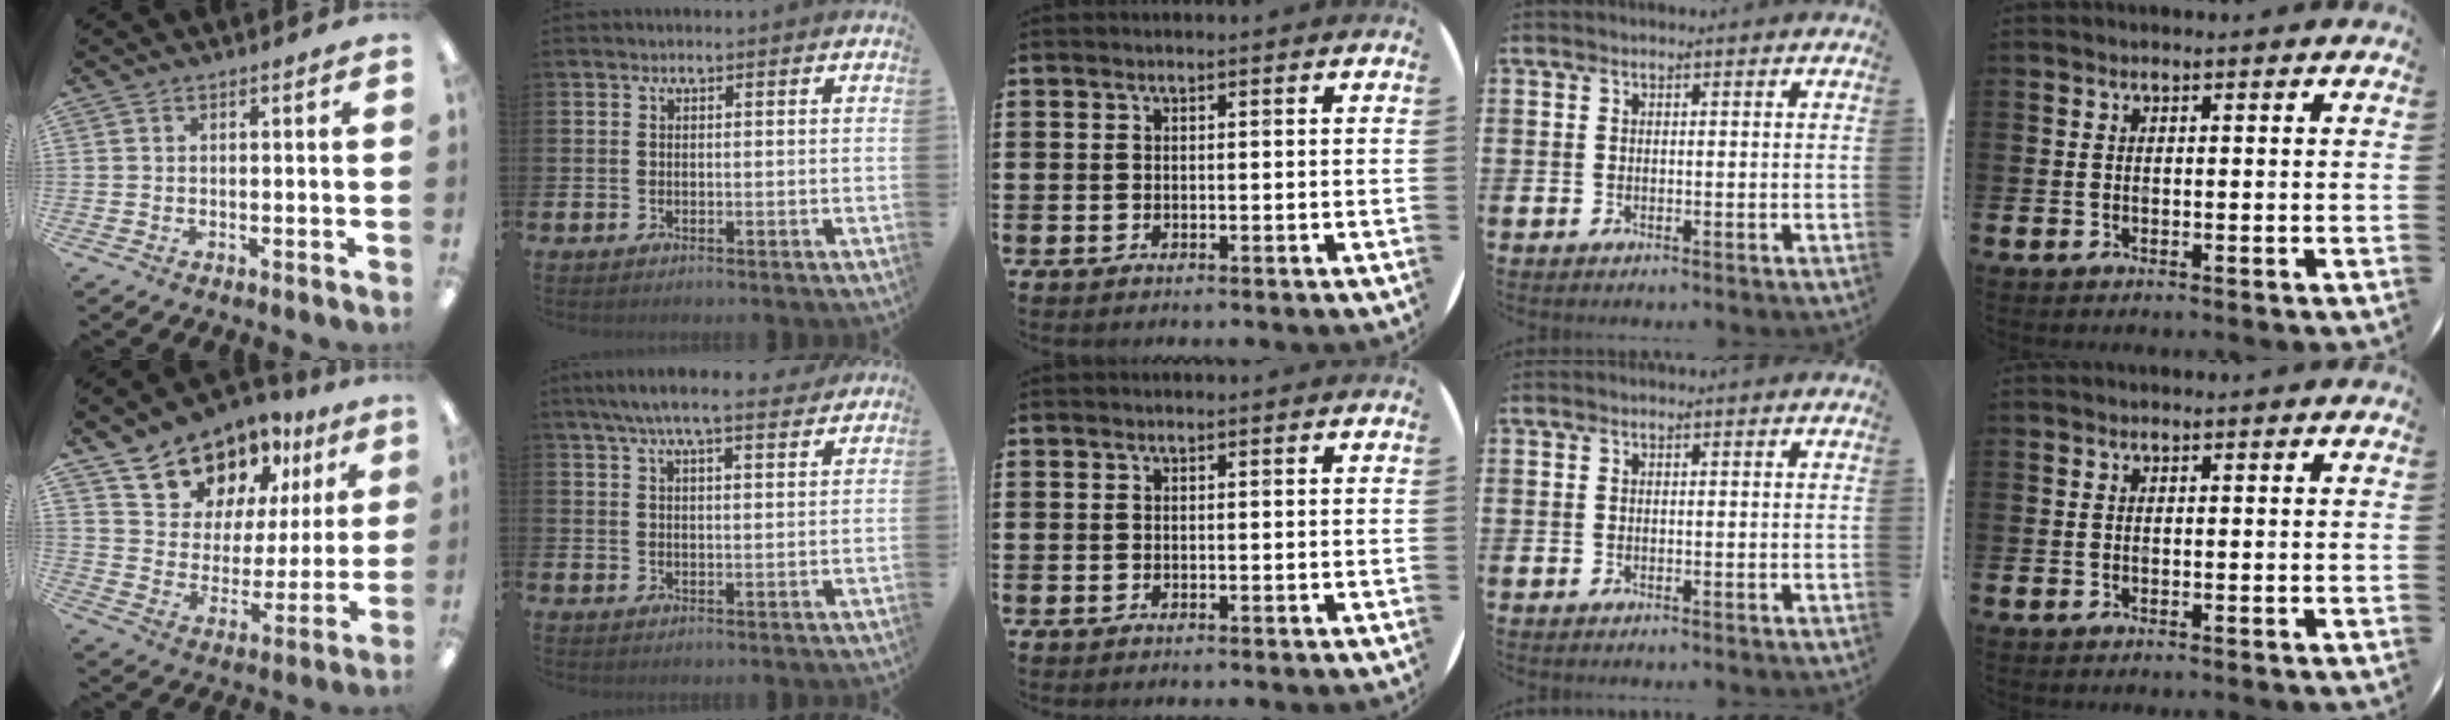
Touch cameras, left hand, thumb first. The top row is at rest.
{"thumb": {"total": 14.2, "force": [11.8, 7.4, 2.7], "torque": [-0.072, -0.090, 0.223]}, "index": {"total": 6.6, "force": [6.0, 0.8, 2.8], "torque": [-0.066, -0.016, 0.108]}}